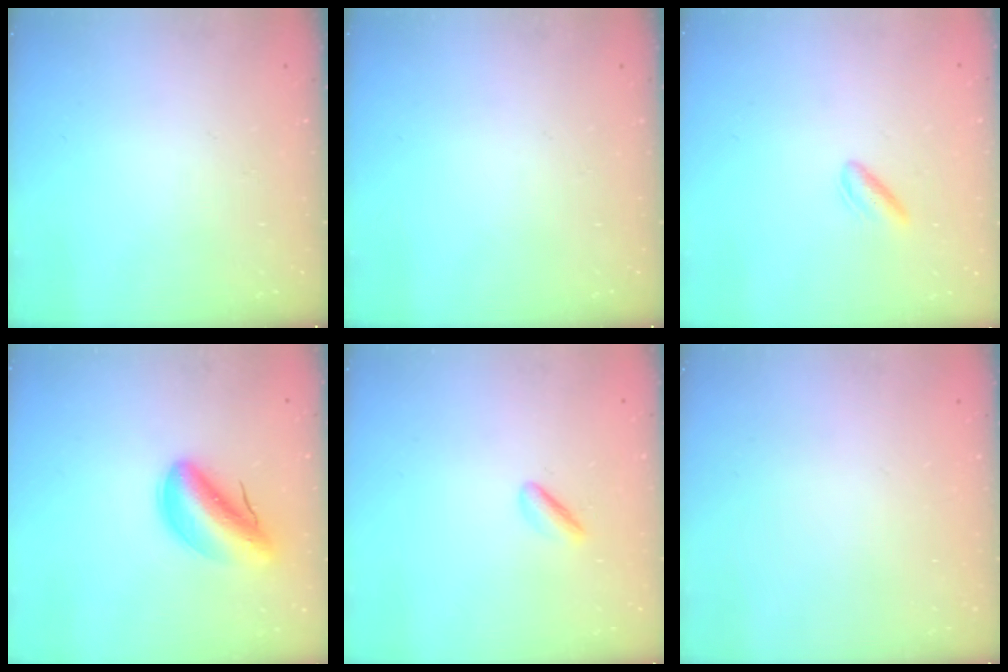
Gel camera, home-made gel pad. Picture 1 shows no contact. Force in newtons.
{"total": 0.0}
{"total": 2.6, "press": 2.2, "slide": 1.3}
{"total": 9.0, "press": 8.4, "slide": 3.0}
{"total": 2.2, "press": 1.9, "slide": 1.2}
{"total": 2.0, "press": 2.0, "slide": 0.1}